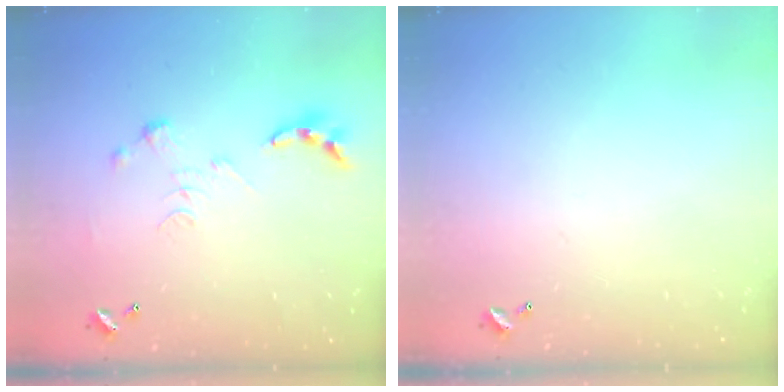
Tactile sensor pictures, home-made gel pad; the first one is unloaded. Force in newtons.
{"total": 0.0}